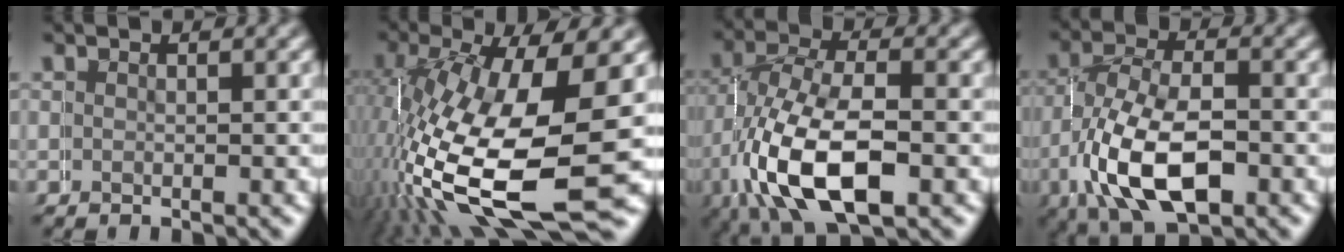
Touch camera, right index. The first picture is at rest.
{"total": 13.0, "force": [-2.8, 6.3, 11.0], "torque": [-0.226, -0.054, -0.010]}
{"total": 8.8, "force": [-2.1, 5.4, 6.6], "torque": [-0.154, -0.036, -0.013]}
{"total": 7.8, "force": [-2.2, 5.1, 5.6], "torque": [-0.131, -0.039, -0.013]}